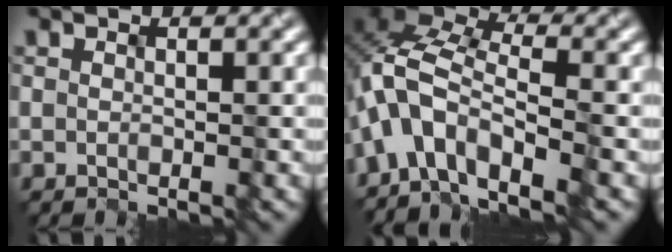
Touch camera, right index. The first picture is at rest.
{"total": 7.2, "force": [-3.6, 3.7, 5.0], "torque": [-0.086, 0.016, -0.080]}